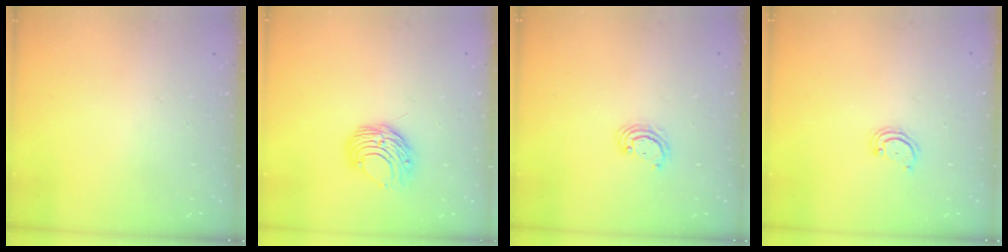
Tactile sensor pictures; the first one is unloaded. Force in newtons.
{"total": 8.8, "press": 8.8, "slide": 0.8}
{"total": 3.6, "press": 3.6, "slide": 0.4}
{"total": 3.3, "press": 3.3, "slide": 0.5}